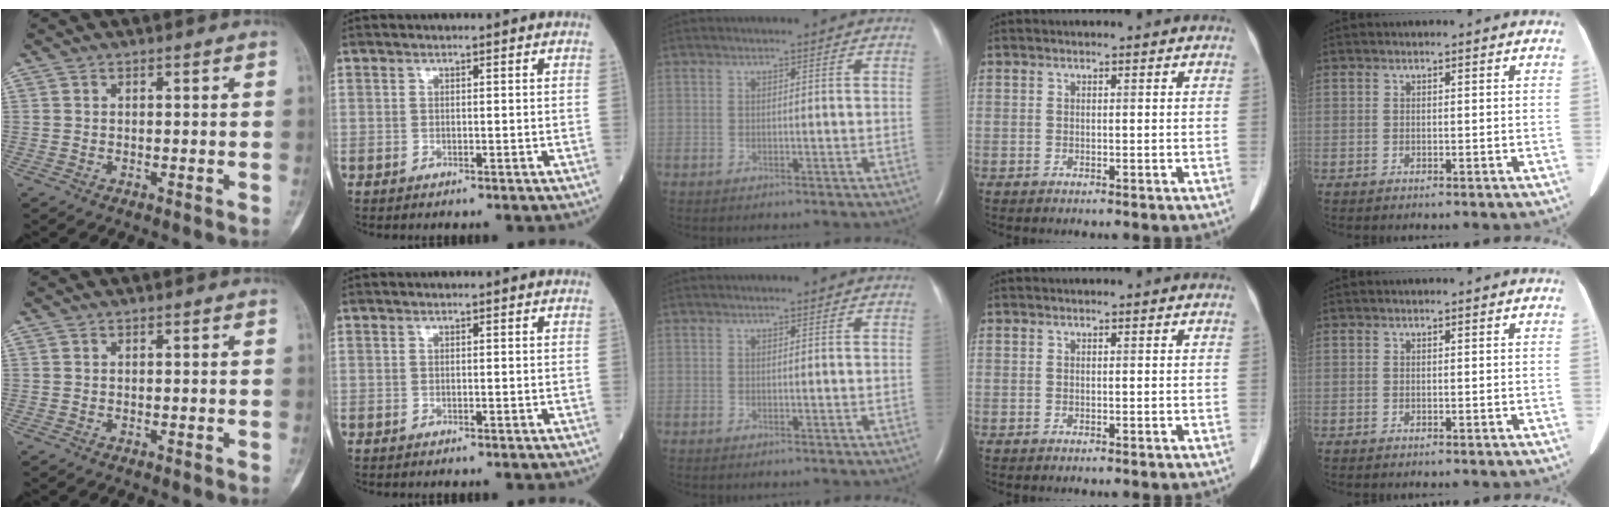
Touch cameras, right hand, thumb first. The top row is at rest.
{}